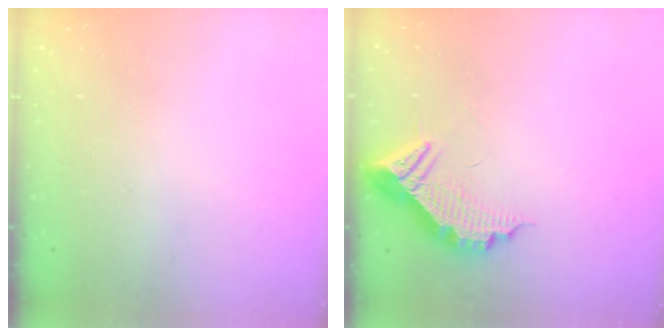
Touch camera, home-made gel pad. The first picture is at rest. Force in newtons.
{"total": 11.0, "press": 11.0, "slide": 0.9}